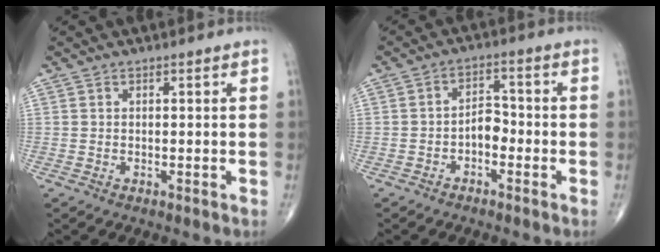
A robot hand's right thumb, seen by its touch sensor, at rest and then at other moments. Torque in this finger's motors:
{"motor_torque": [0.76, 0.64, 0.54, -0.28, 0.01]}